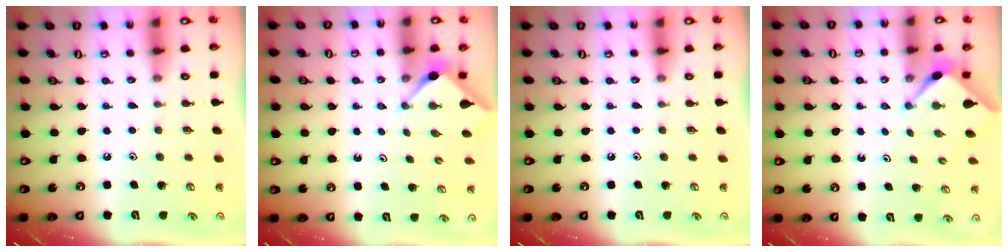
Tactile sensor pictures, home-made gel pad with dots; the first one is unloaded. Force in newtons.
{"total": 2.9, "press": 2.8, "slide": 0.3}
{"total": 0.0}
{"total": 2.8, "press": 2.8, "slide": 0.4}